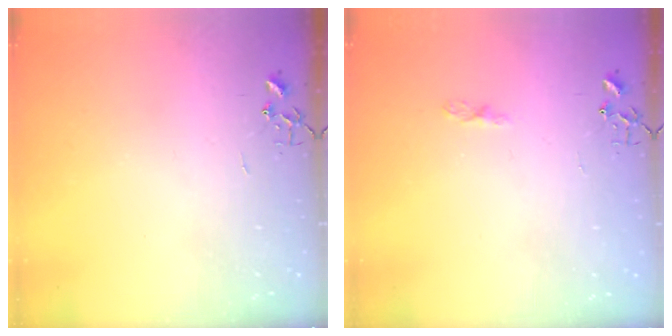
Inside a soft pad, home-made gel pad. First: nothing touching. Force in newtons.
{"total": 3.4, "press": 3.4, "slide": 0.5}